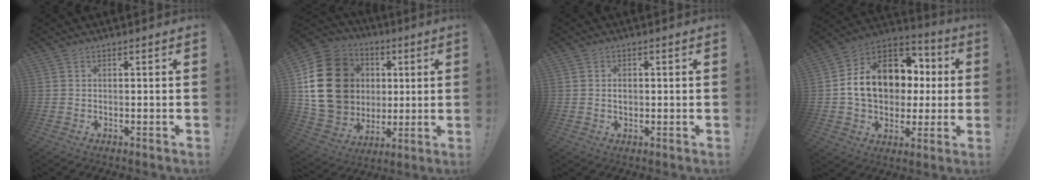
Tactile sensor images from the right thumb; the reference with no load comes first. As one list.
[{"total": 24.2, "force": [3.7, 20.2, 12.9], "torque": [-0.221, 0.001, 0.108]}, {"total": 1.5, "force": [0.1, 1.2, 0.9], "torque": [-0.002, -0.002, -0.002]}, {"total": 17.8, "force": [2.2, 13.6, 11.2], "torque": [-0.171, 0.009, 0.059]}]